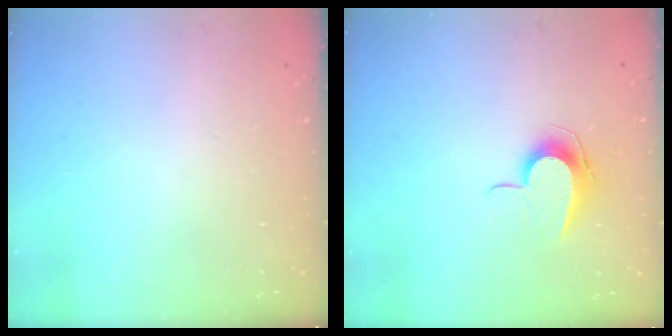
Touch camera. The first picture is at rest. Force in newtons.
{"total": 8.4, "press": 8.3, "slide": 0.7}